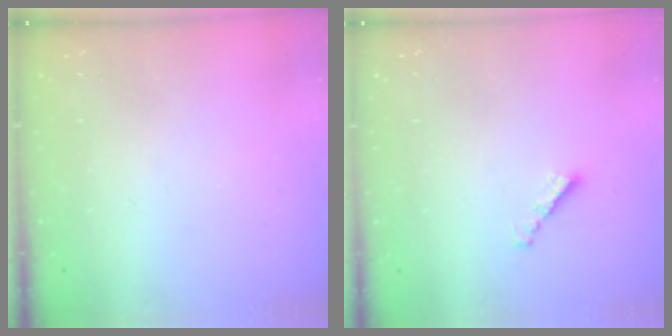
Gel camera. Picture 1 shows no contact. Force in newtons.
{"total": 2.3, "press": 2.3, "slide": 0.2}